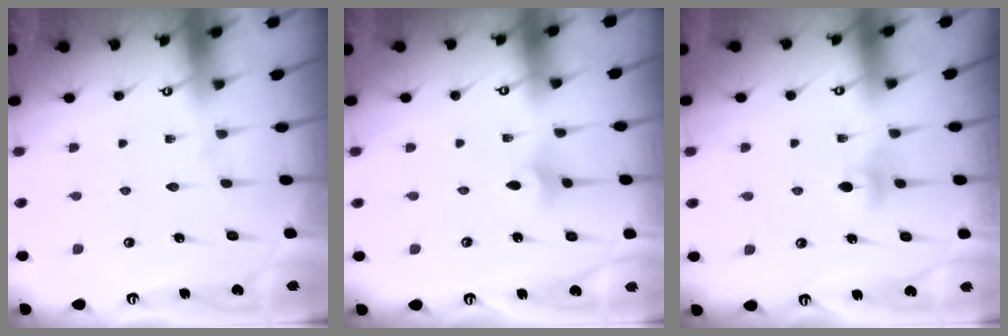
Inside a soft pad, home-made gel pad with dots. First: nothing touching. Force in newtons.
{"total": 2.9, "press": 2.9, "slide": 0.5}
{"total": 4.0, "press": 4.0, "slide": 0.5}